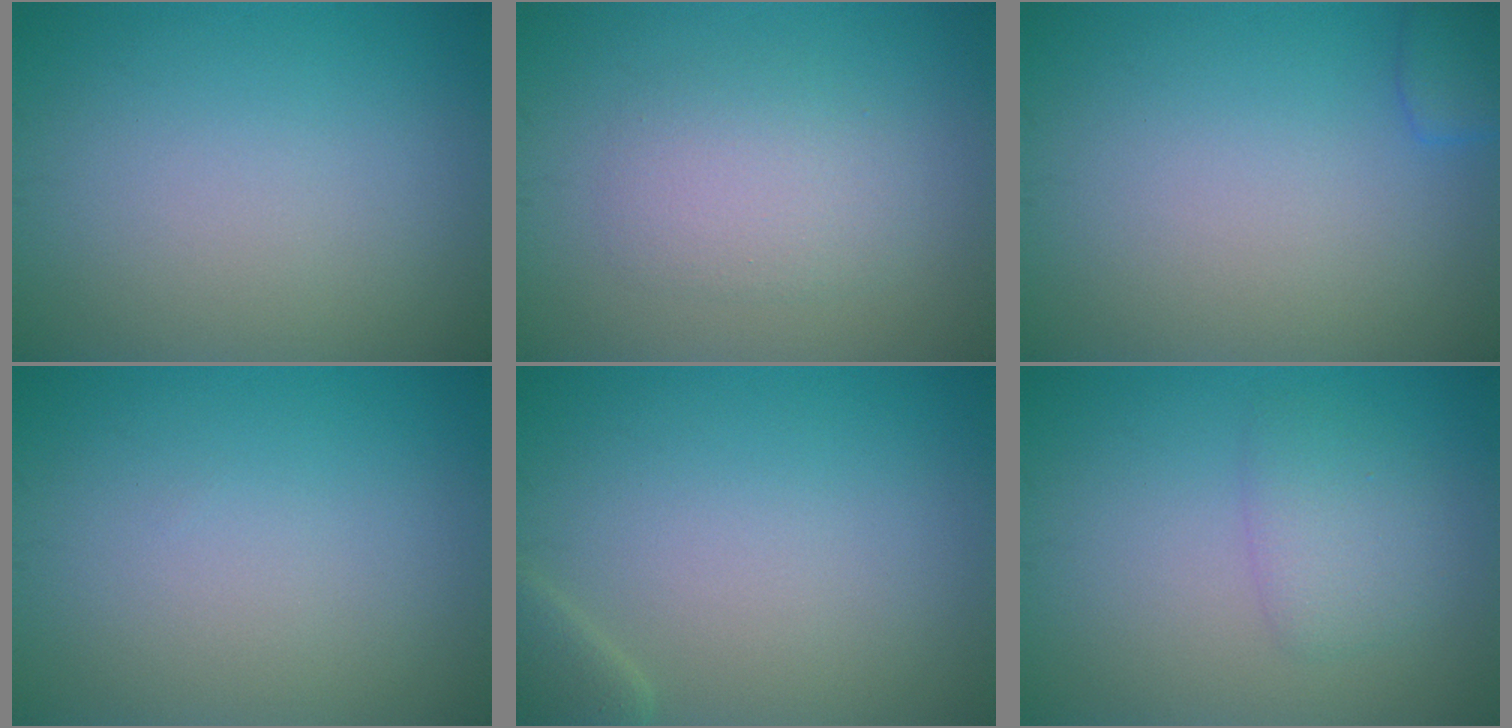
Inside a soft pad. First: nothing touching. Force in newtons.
{"total": 2.8, "press": 2.8, "slide": 0.2}
{"total": 1.9, "press": 1.9, "slide": 0.2}
{"total": 0.0}
{"total": 1.9, "press": 1.9, "slide": 0.2}
{"total": 2.3, "press": 2.3, "slide": 0.1}